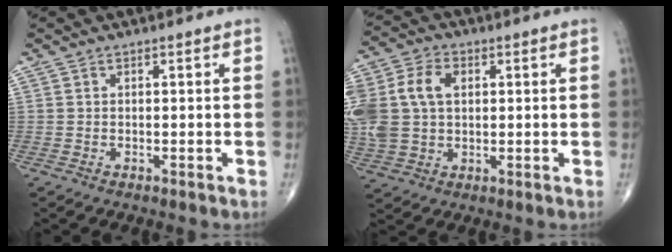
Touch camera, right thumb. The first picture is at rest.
{"total": 16.7, "force": [2.7, 12.0, 11.2], "torque": [-0.274, 0.019, 0.056]}